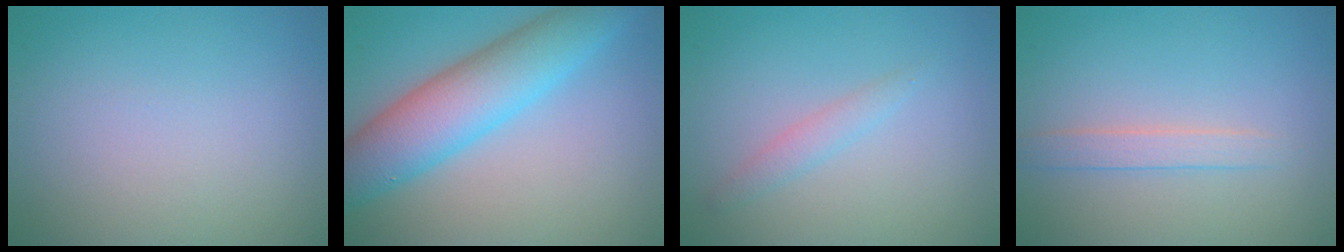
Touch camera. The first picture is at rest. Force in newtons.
{"total": 7.4, "press": 7.4, "slide": 0.2}
{"total": 1.3, "press": 1.3, "slide": 0.0}
{"total": 1.6, "press": 1.6, "slide": 0.0}